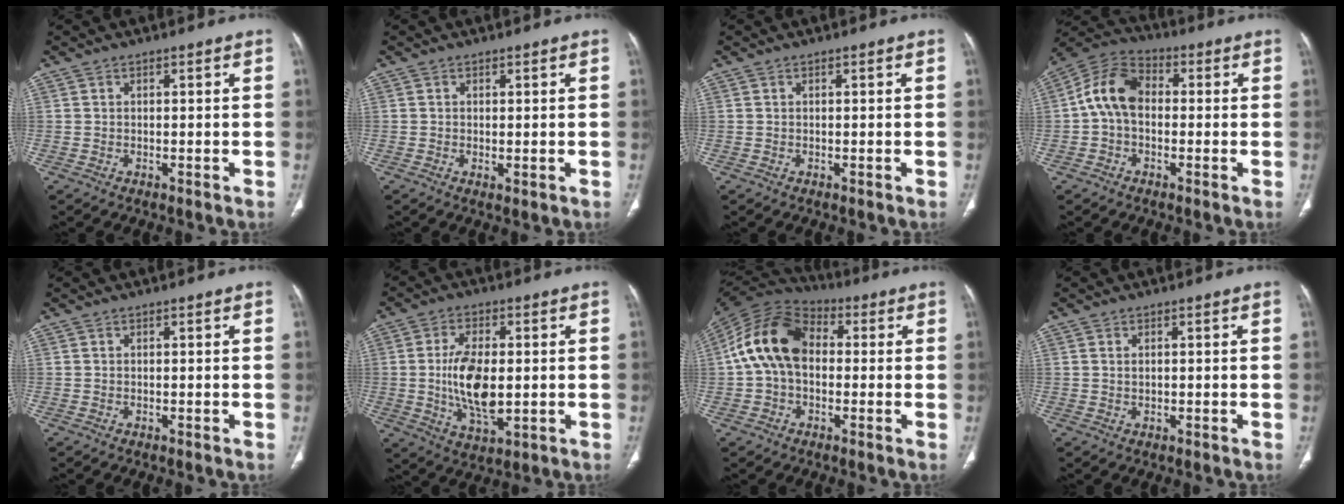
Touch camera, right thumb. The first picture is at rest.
{"total": 1.0, "force": [-0.1, 0.4, 0.9], "torque": [-0.022, -0.006, 0.002]}
{"total": 0.0}
{"total": 9.8, "force": [-0.1, 6.9, 7.0], "torque": [-0.119, 0.029, -0.017]}
{"total": 0.0}
{"total": 11.8, "force": [-0.2, 5.7, 10.3], "torque": [-0.190, -0.013, 0.003]}
{"total": 14.6, "force": [0.7, 10.1, 10.5], "torque": [-0.189, 0.037, -0.003]}
{"total": 1.1, "force": [0.4, 0.6, 0.8], "torque": [-0.018, -0.001, 0.010]}